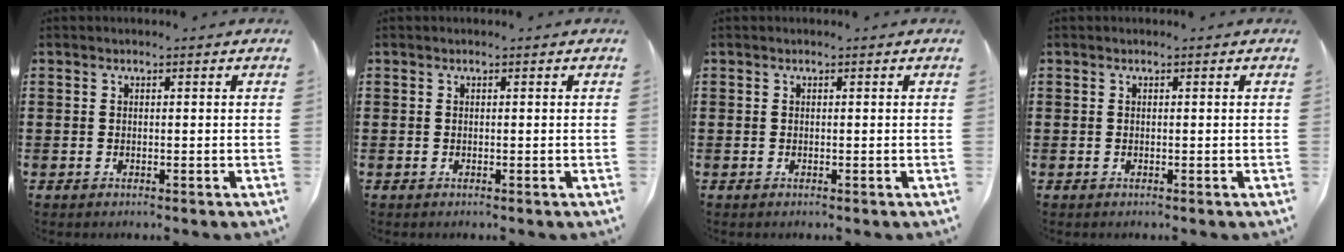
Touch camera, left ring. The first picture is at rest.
{"total": 0.0}
{"total": 0.0}
{"total": 0.0}